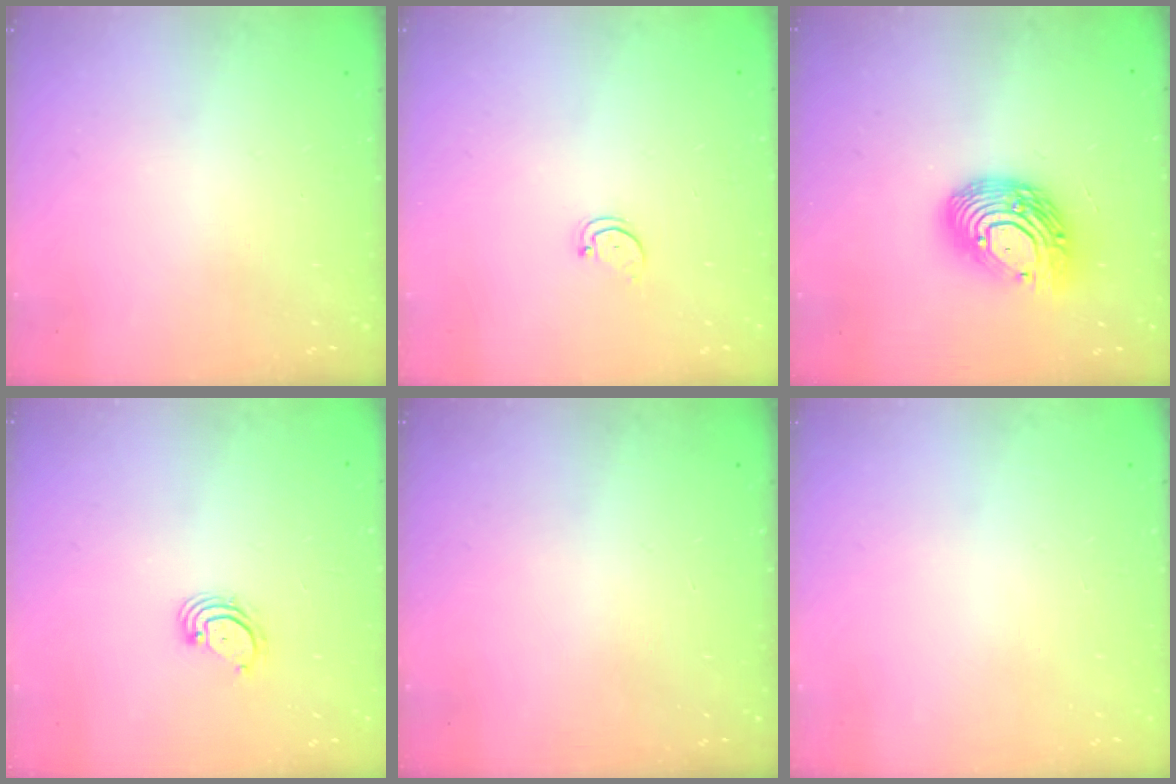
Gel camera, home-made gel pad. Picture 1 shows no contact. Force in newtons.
{"total": 1.5, "press": 1.5, "slide": 0.3}
{"total": 16.4, "press": 16.4, "slide": 1.2}
{"total": 3.0, "press": 3.0, "slide": 0.3}
{"total": 0.0}
{"total": 0.0}